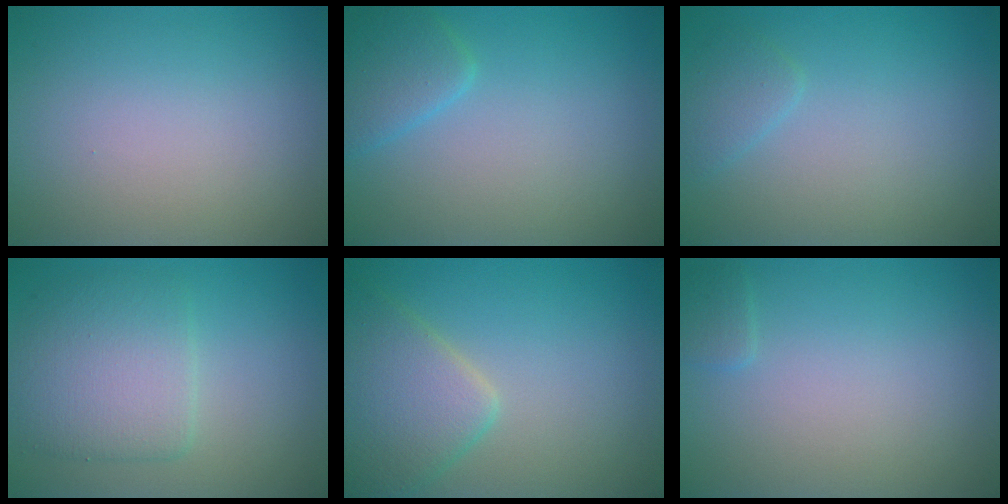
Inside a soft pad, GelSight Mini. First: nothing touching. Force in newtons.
{"total": 2.6, "press": 2.6, "slide": 0.2}
{"total": 1.4, "press": 1.4, "slide": 0.1}
{"total": 4.9, "press": 4.8, "slide": 0.3}
{"total": 4.9, "press": 4.9, "slide": 0.3}
{"total": 0.9, "press": 0.9, "slide": 0.0}